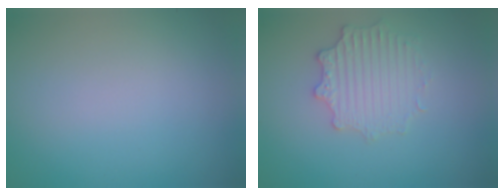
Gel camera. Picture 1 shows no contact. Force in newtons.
{"total": 2.7, "press": 2.6, "slide": 0.5}